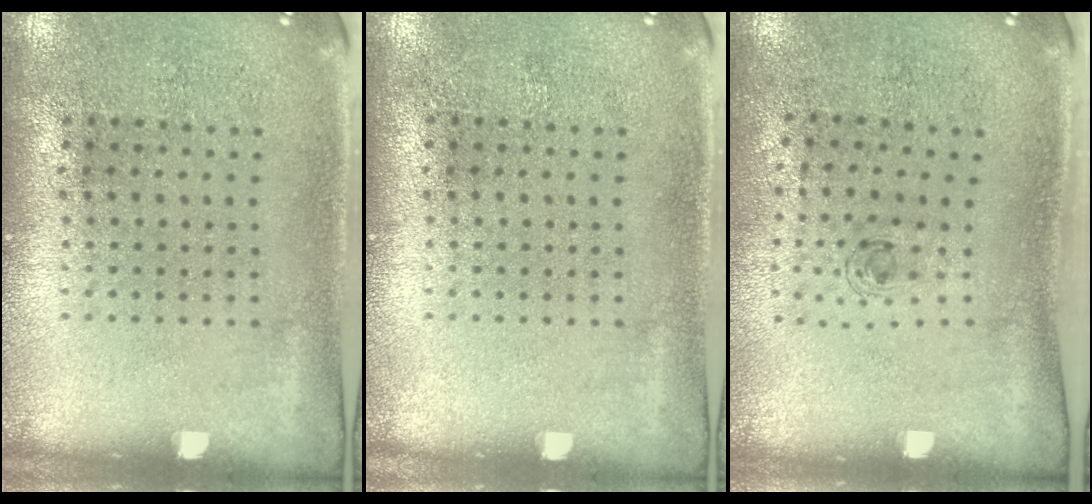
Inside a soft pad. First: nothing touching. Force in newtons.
{"total": 0.0}
{"total": 0.6, "press": 0.2, "slide": 0.6}